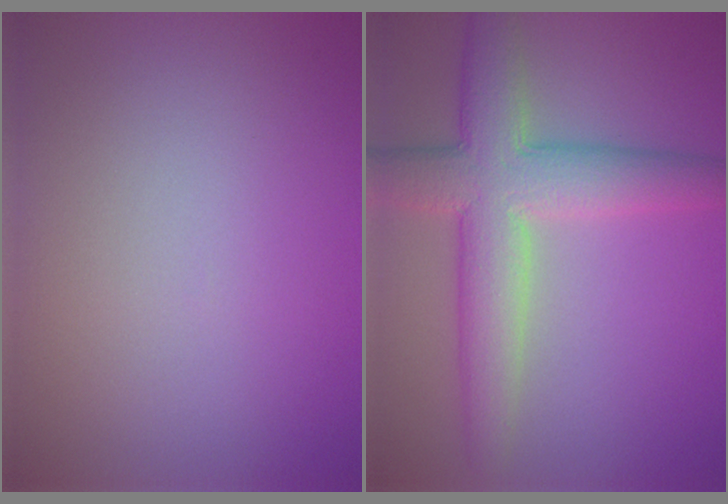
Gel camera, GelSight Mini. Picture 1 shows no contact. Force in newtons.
{"total": 7.5, "press": 7.5, "slide": 0.2}